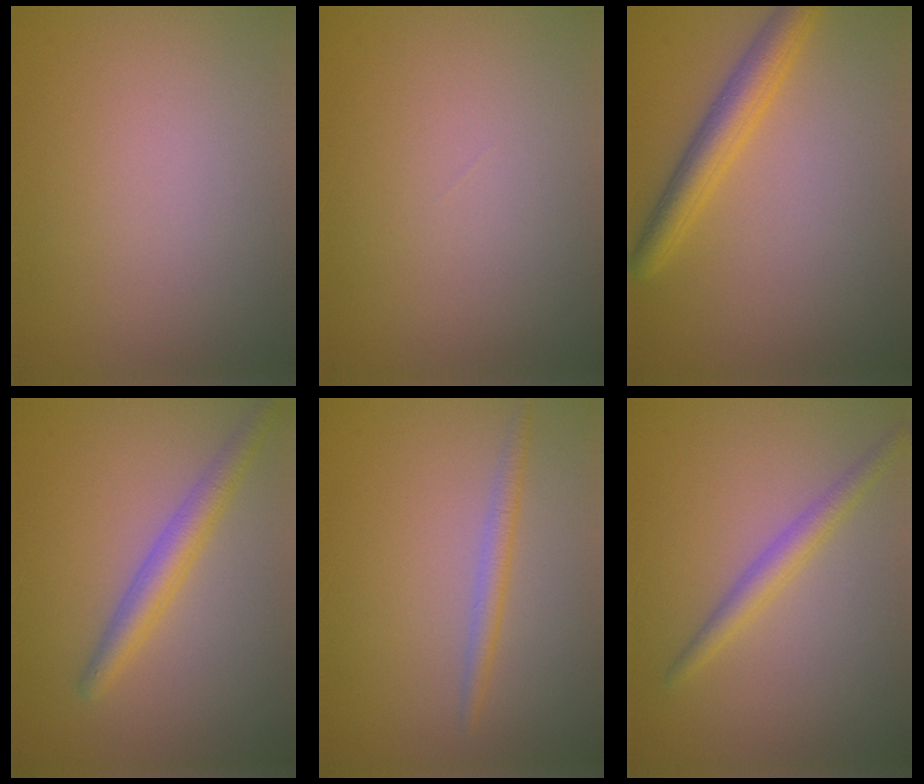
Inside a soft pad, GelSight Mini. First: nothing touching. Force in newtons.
{"total": 0.0}
{"total": 3.7, "press": 3.7, "slide": 0.1}
{"total": 2.9, "press": 2.9, "slide": 0.1}
{"total": 1.7, "press": 1.7, "slide": 0.0}
{"total": 2.2, "press": 2.2, "slide": 0.1}